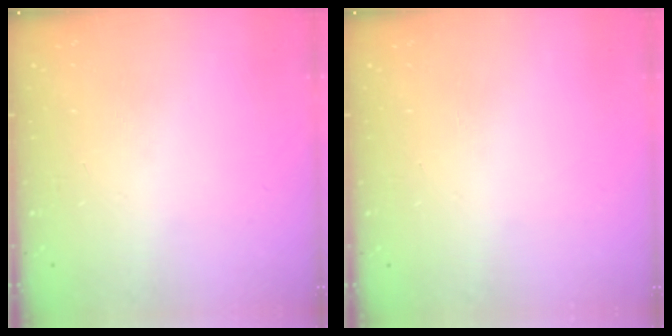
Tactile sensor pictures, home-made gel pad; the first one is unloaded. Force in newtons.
{"total": 0.0}